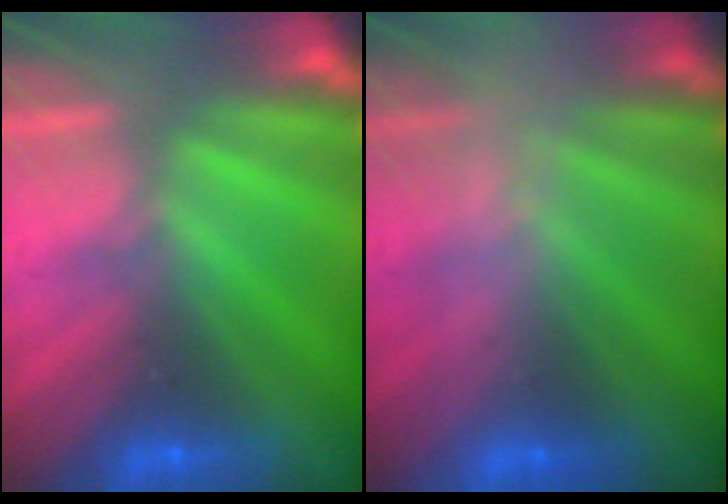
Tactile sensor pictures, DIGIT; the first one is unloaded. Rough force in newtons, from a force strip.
{"total": 2.8}